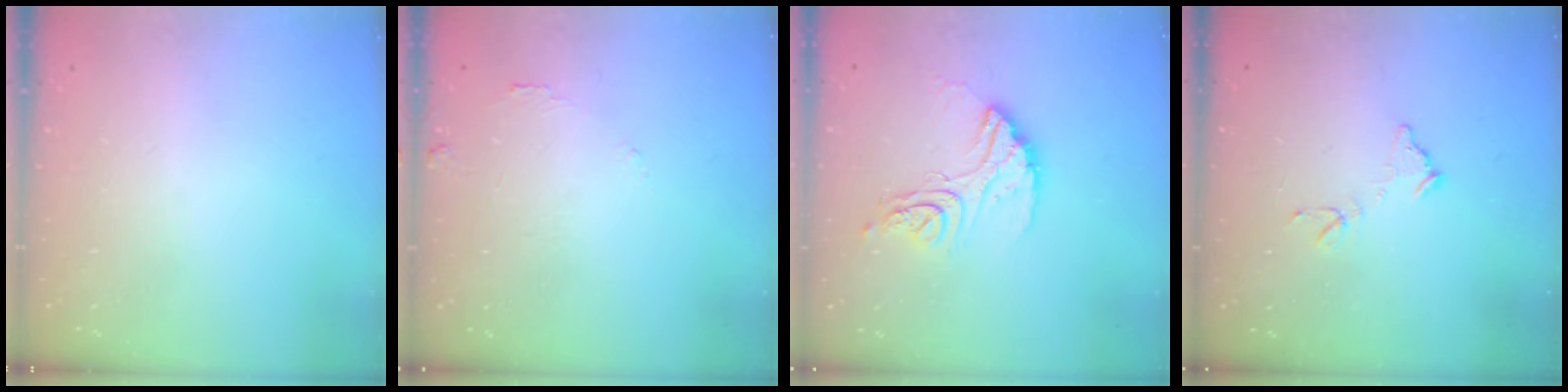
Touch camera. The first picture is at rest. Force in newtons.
{"total": 5.6, "press": 5.6, "slide": 0.2}
{"total": 13.1, "press": 13.1, "slide": 1.0}
{"total": 7.8, "press": 7.8, "slide": 0.5}